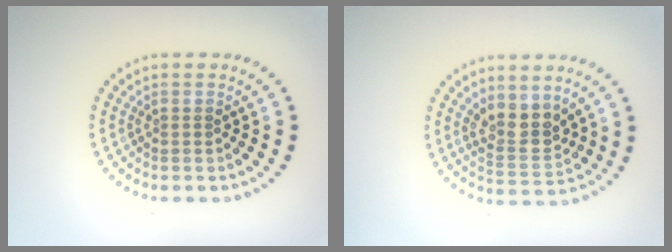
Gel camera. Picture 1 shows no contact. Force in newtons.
{"total": 3.2, "press": 2.9, "slide": 1.3}